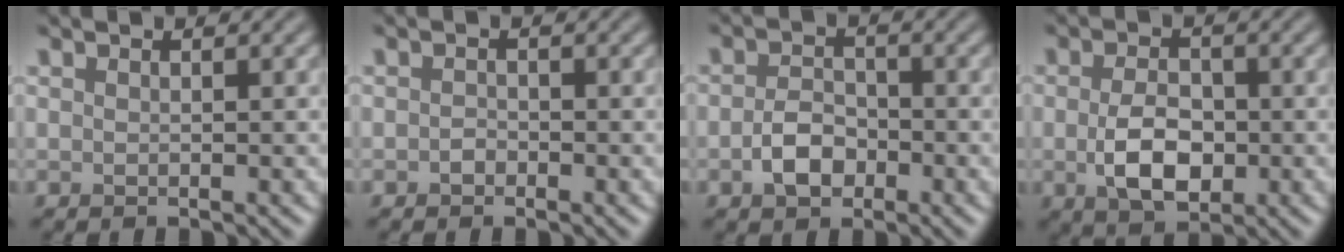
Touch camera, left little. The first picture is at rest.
{"total": 0.8, "force": [-0.4, 0.6, 0.3], "torque": [-0.006, -0.002, -0.008]}
{"total": 3.0, "force": [-1.2, 2.1, 1.9], "torque": [-0.035, 0.003, -0.025]}
{"total": 4.7, "force": [-0.8, 2.9, 3.6], "torque": [-0.073, -0.006, -0.014]}